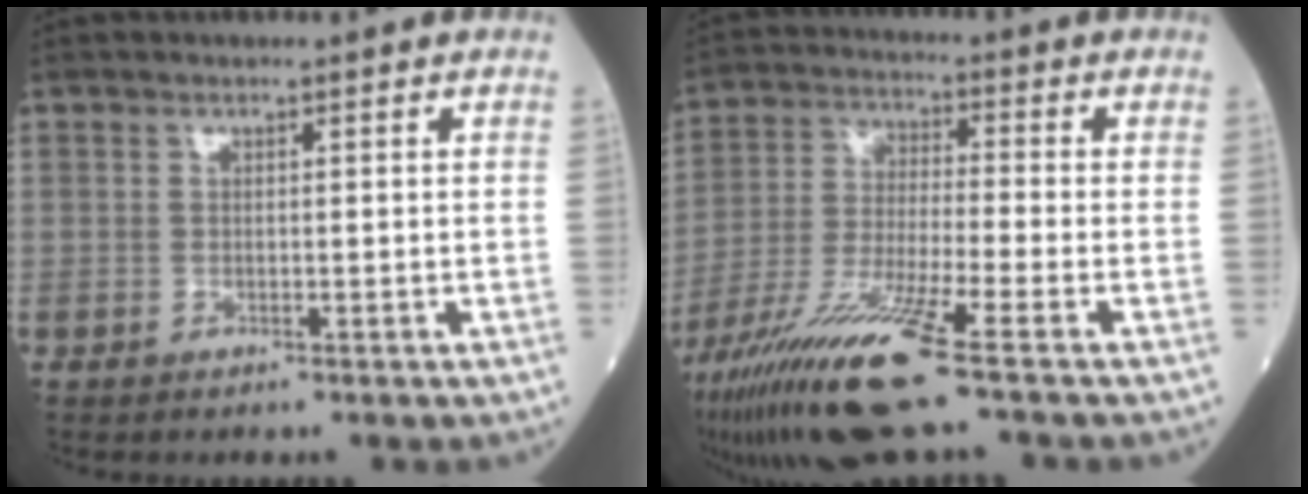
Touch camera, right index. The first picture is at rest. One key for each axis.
{"total": 13.6, "fx": -8.4, "fy": 0.0, "fz": 10.7, "tx": -0.216, "ty": -0.038, "tz": -0.156}